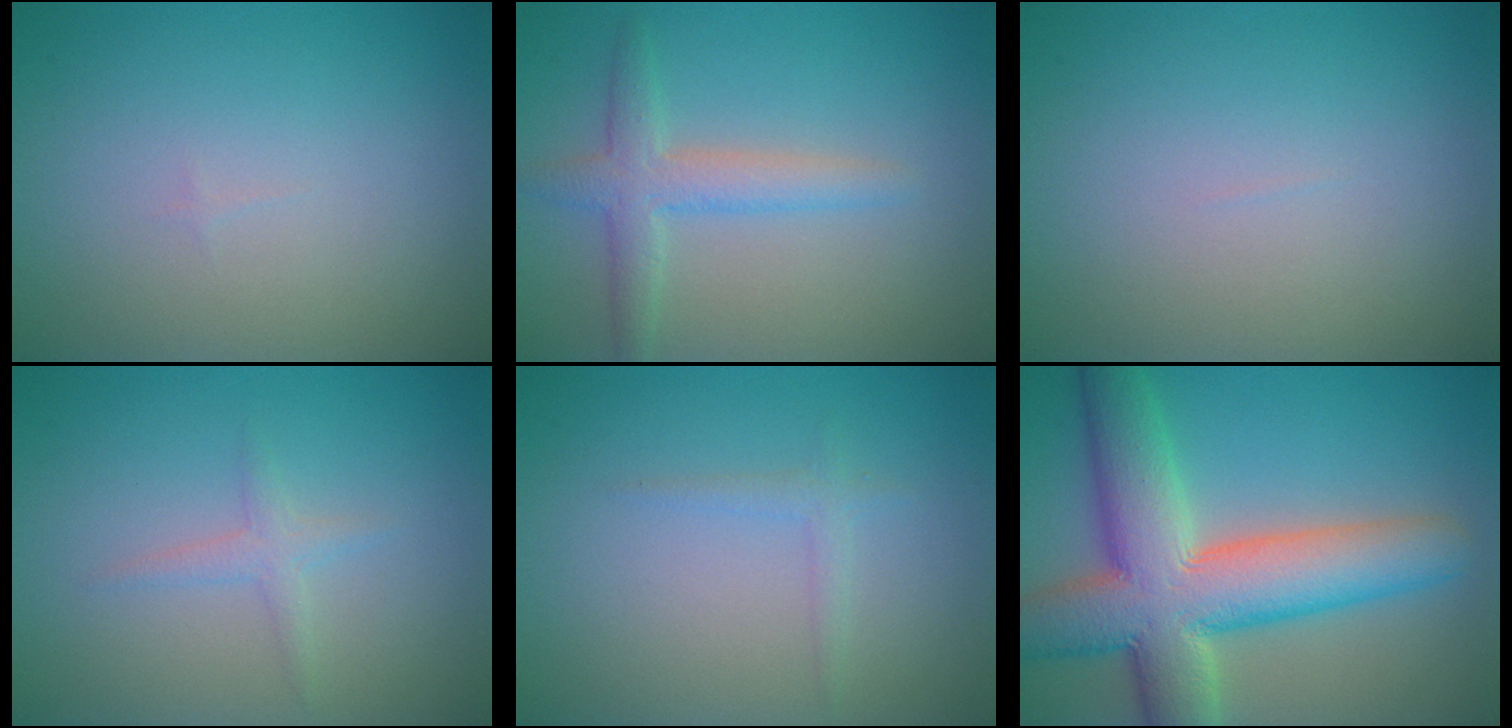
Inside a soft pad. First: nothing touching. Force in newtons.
{"total": 3.1, "press": 3.1, "slide": 0.1}
{"total": 0.0}
{"total": 1.3, "press": 1.3, "slide": 0.0}
{"total": 1.0, "press": 1.0, "slide": 0.1}
{"total": 11.5, "press": 11.5, "slide": 0.7}